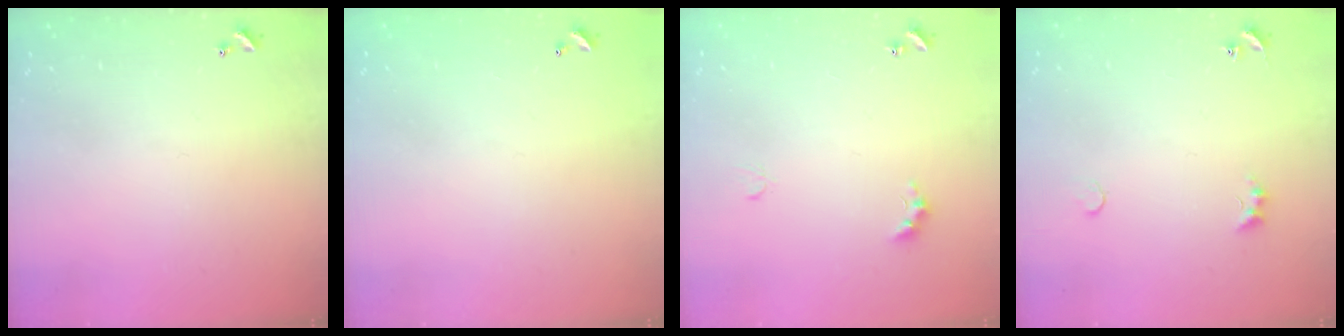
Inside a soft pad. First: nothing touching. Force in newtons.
{"total": 2.9, "press": 2.9, "slide": 0.1}
{"total": 2.8, "press": 2.7, "slide": 0.6}
{"total": 1.9, "press": 1.9, "slide": 0.5}